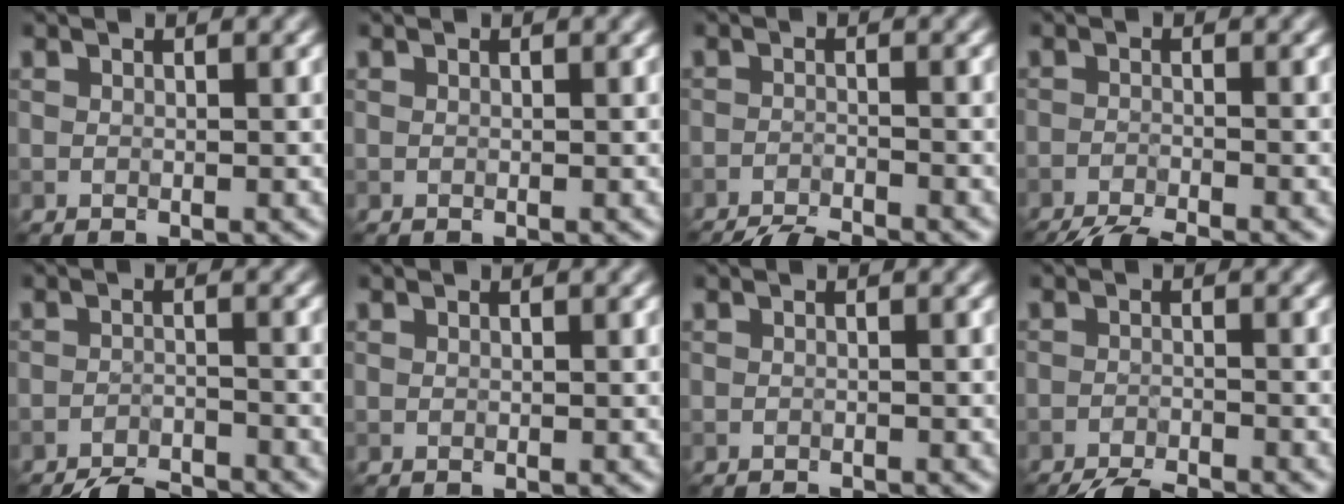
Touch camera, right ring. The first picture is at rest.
{"total": 0.0}
{"total": 5.8, "force": [-5.4, 0.7, 1.9], "torque": [-0.034, -0.017, -0.089]}
{"total": 6.9, "force": [-6.2, 1.1, 2.8], "torque": [-0.047, -0.021, -0.099]}
{"total": 4.7, "force": [-4.4, 0.8, 1.4], "torque": [-0.024, -0.005, -0.076]}
{"total": 0.0}
{"total": 1.3, "force": [-1.2, 0.1, 0.3], "torque": [0.000, -0.002, -0.020]}
{"total": 5.5, "force": [-5.1, 0.8, 2.1], "torque": [-0.037, -0.016, -0.084]}